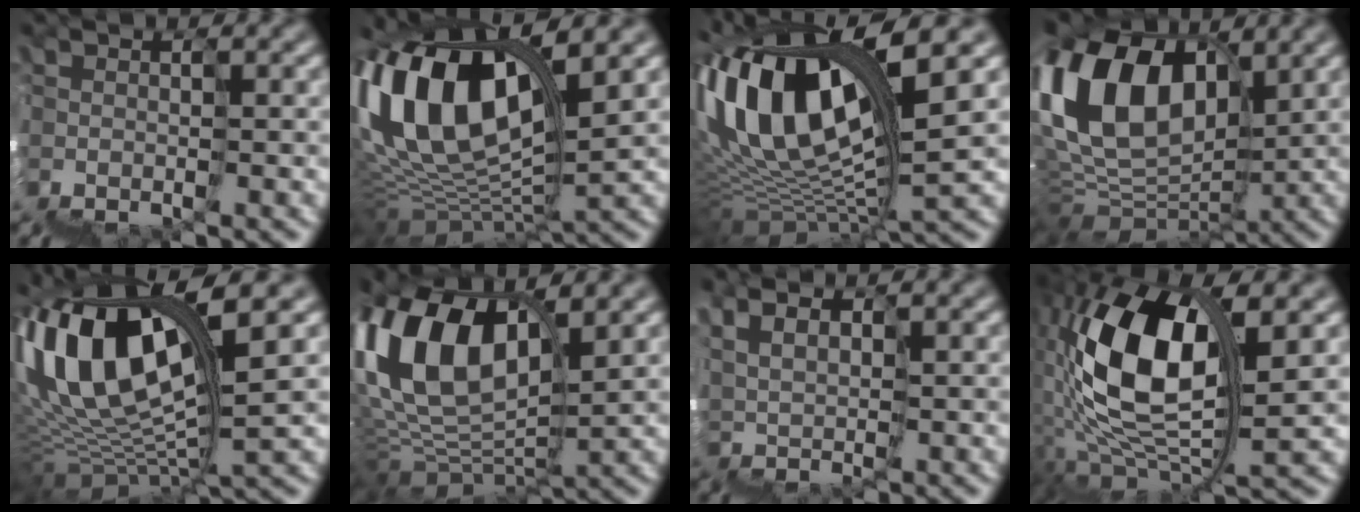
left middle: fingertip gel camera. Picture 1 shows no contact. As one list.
[{"total": 11.0, "force": [7.7, 4.1, 6.8], "torque": [-0.146, 0.048, 0.126]}, {"total": 11.4, "force": [6.6, 2.7, 9.0], "torque": [-0.210, 0.038, 0.125]}, {"total": 10.0, "force": [6.8, 5.2, 5.2], "torque": [-0.117, 0.054, 0.111]}, {"total": 9.1, "force": [5.8, 2.0, 6.7], "torque": [-0.153, 0.032, 0.104]}, {"total": 9.4, "force": [6.4, 3.6, 5.8], "torque": [-0.131, 0.046, 0.104]}, {"total": 4.7, "force": [4.4, -0.7, -1.4], "torque": [0.008, 0.030, 0.080]}, {"total": 9.1, "force": [4.7, 2.7, 7.3], "torque": [-0.151, 0.041, 0.072]}]